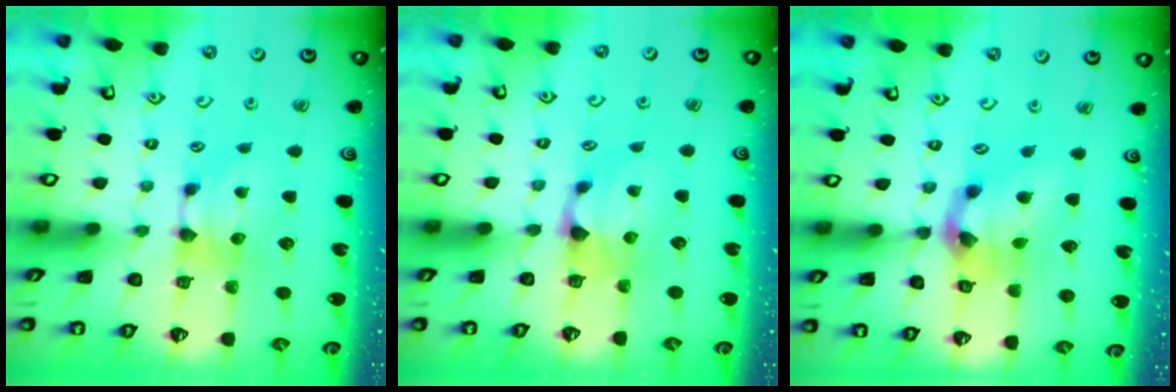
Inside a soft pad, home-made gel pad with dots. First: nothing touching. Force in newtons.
{"total": 1.2, "press": 0.8, "slide": 0.9}
{"total": 6.5, "press": 6.0, "slide": 2.3}